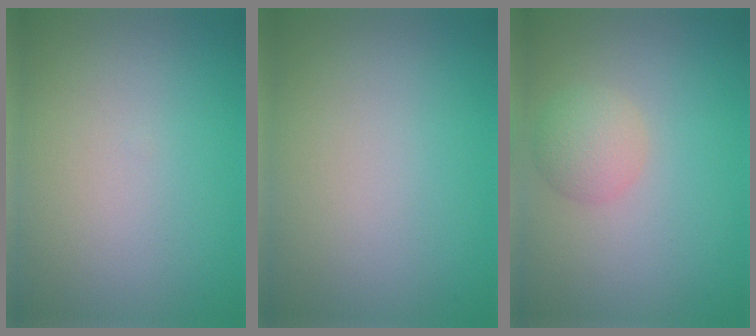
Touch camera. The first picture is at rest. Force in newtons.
{"total": 0.0}
{"total": 2.5, "press": 2.5, "slide": 0.1}